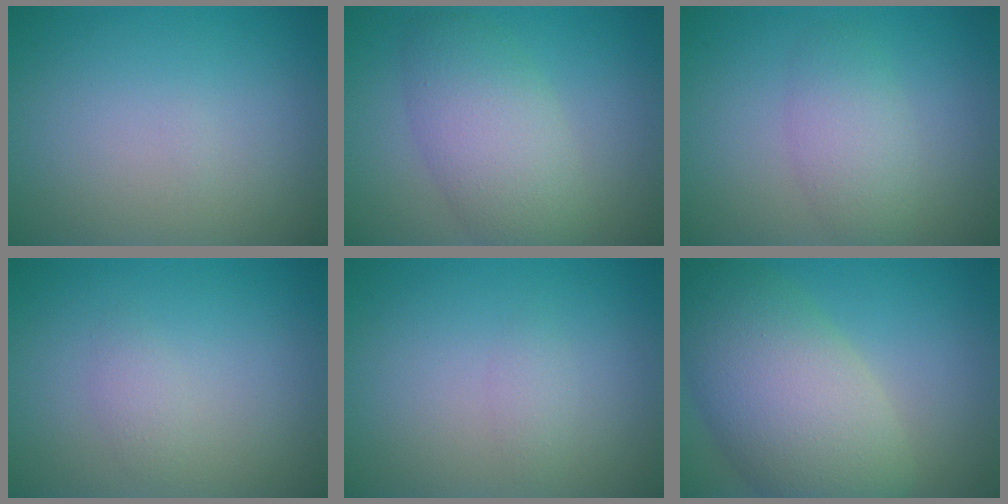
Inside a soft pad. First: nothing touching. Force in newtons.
{"total": 5.5, "press": 5.5, "slide": 0.1}
{"total": 3.0, "press": 3.0, "slide": 0.2}
{"total": 0.9, "press": 0.9, "slide": 0.1}
{"total": 0.9, "press": 0.9, "slide": 0.0}
{"total": 9.8, "press": 9.8, "slide": 0.3}